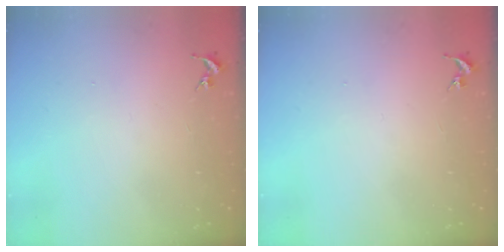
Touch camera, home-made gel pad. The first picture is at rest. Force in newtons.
{"total": 0.0}